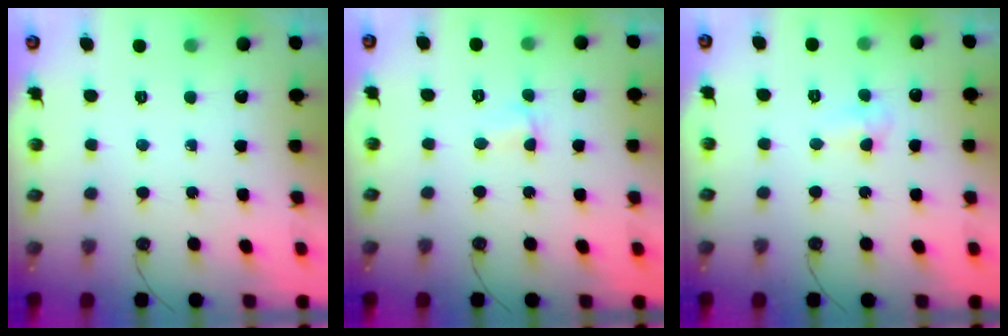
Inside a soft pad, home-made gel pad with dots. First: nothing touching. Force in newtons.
{"total": 2.2, "press": 2.1, "slide": 0.5}
{"total": 3.5, "press": 3.4, "slide": 0.7}